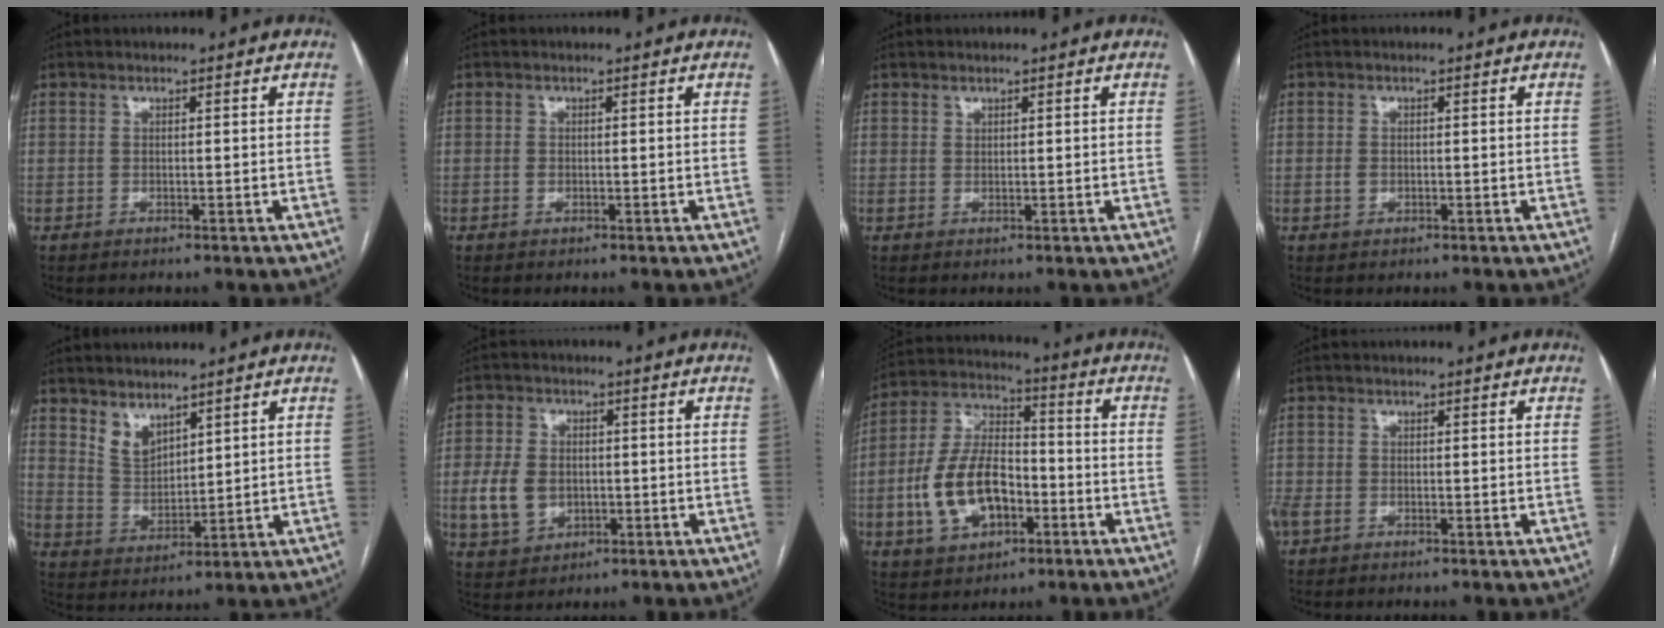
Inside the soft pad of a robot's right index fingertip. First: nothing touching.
{"total": 0.7, "force": [-0.1, 0.5, 0.4], "torque": [-0.007, 0.001, -0.001]}
{"total": 0.5, "force": [0.5, 0.2, 0.0], "torque": [0.002, -0.003, 0.006]}
{"total": 1.4, "force": [-0.2, 1.1, 0.8], "torque": [-0.013, 0.003, -0.001]}
{"total": 5.1, "force": [3.9, 2.6, 2.0], "torque": [-0.043, -0.001, 0.089]}
{"total": 8.5, "force": [-1.1, 6.7, 5.1], "torque": [-0.110, 0.016, -0.010]}
{"total": 13.8, "force": [-3.9, 7.8, 10.7], "torque": [-0.229, 0.019, -0.067]}
{"total": 2.4, "force": [-1.1, 1.7, 1.4], "torque": [-0.038, 0.000, -0.018]}